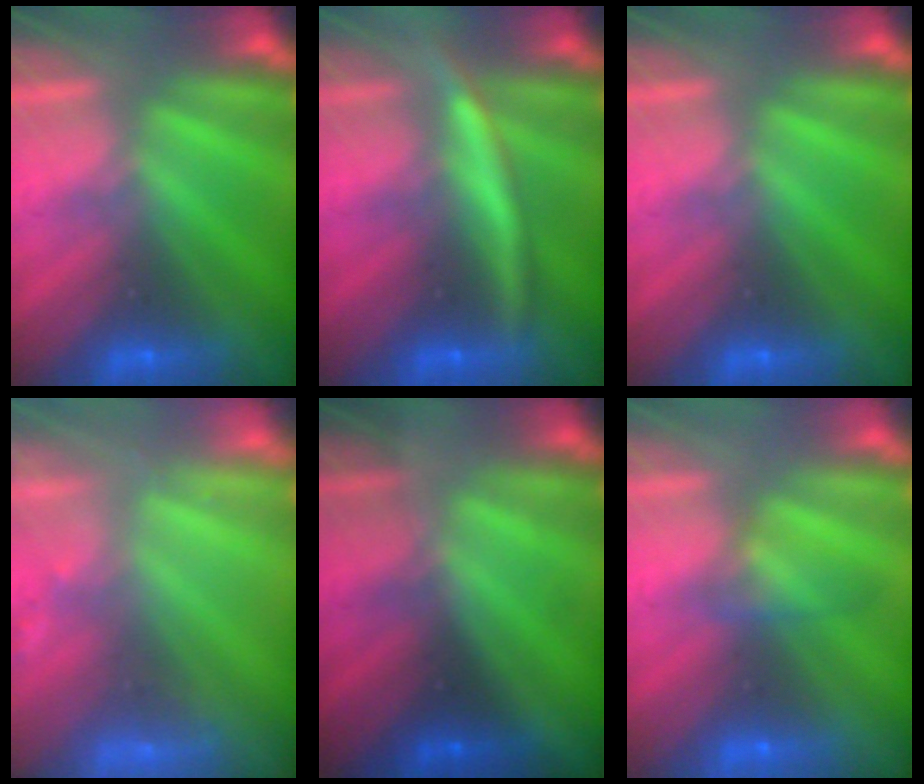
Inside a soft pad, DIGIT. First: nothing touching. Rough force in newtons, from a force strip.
{"total": 2.9}
{"total": 0.0}
{"total": 2.9}
{"total": 1.4}
{"total": 2.1}